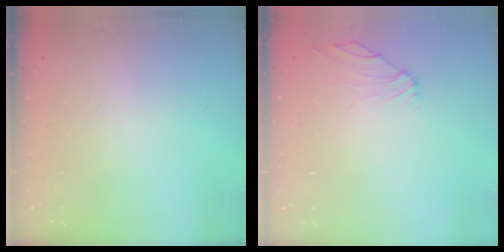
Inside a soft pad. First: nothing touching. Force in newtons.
{"total": 0.9, "press": 0.8, "slide": 0.5}